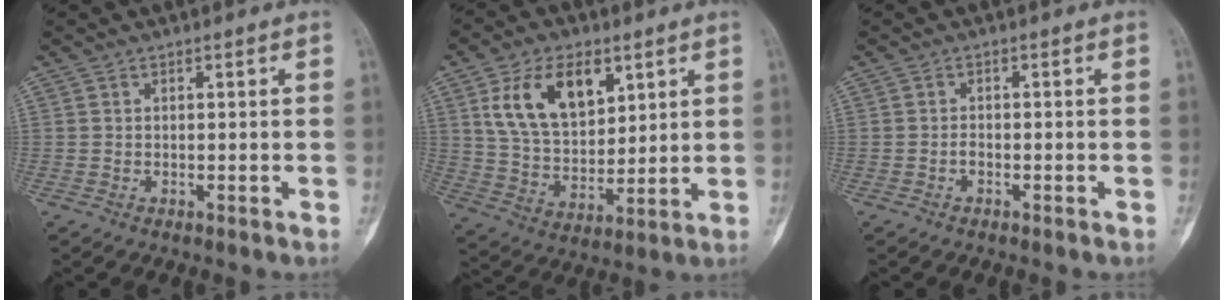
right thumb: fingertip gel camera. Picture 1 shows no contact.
{"total": 15.0, "force": [6.4, 9.0, 10.1], "torque": [-0.155, -0.024, 0.130]}
{"total": 1.0, "force": [-0.5, 0.5, 0.6], "torque": [-0.010, 0.004, -0.012]}